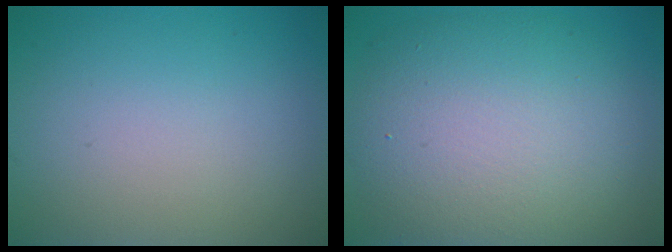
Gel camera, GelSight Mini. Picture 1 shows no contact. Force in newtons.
{"total": 10.2, "press": 10.2, "slide": 0.5}